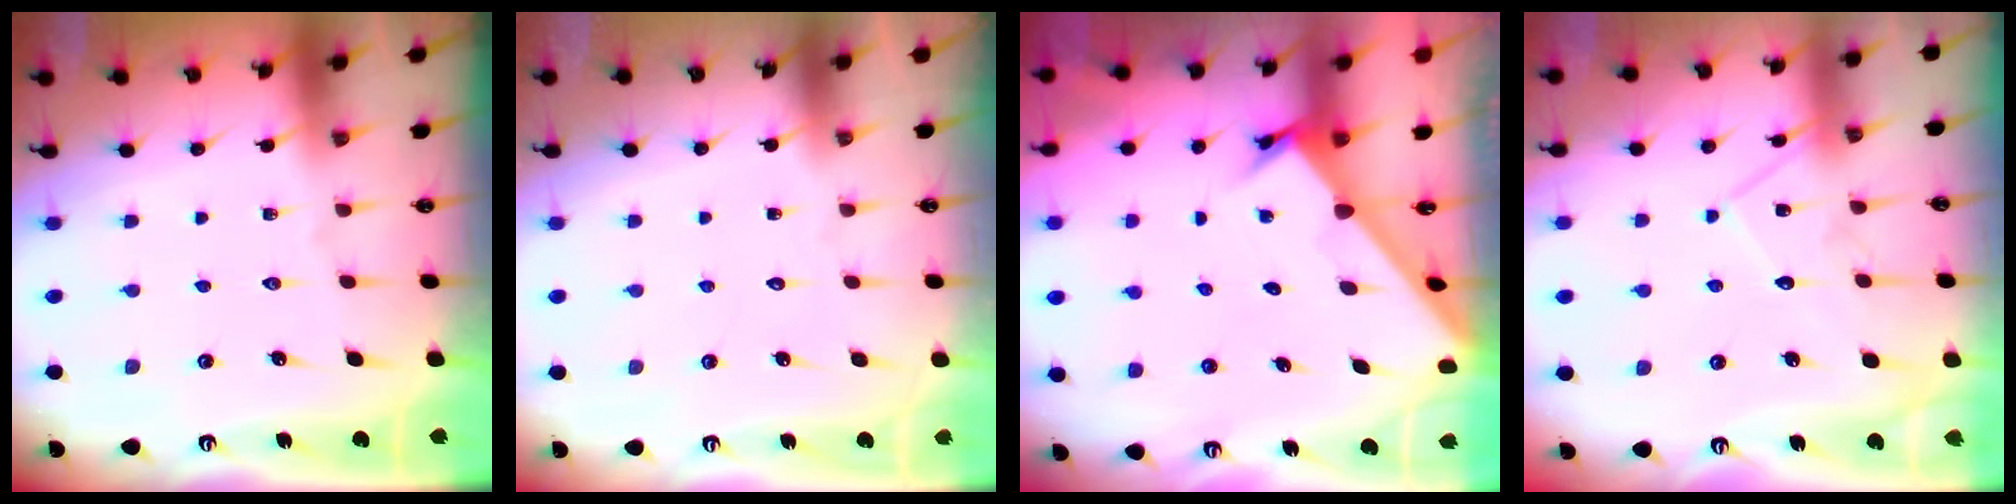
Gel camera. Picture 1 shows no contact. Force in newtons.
{"total": 1.7, "press": 1.7, "slide": 0.1}
{"total": 2.0, "press": 2.0, "slide": 0.2}
{"total": 10.7, "press": 10.7, "slide": 0.8}